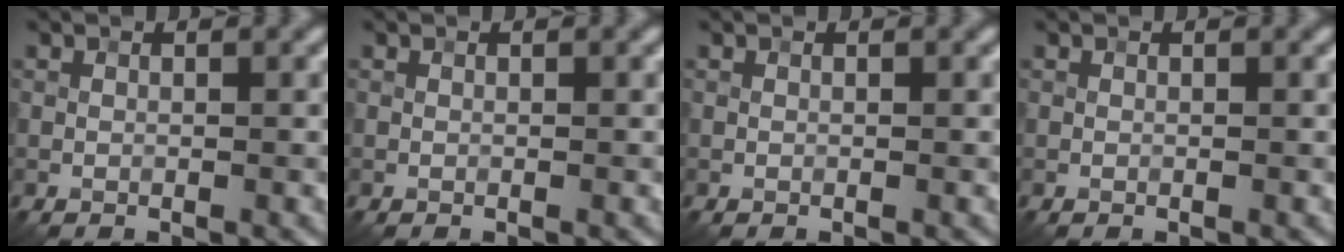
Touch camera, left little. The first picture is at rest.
{"total": 0.0}
{"total": 0.0}
{"total": 0.0}